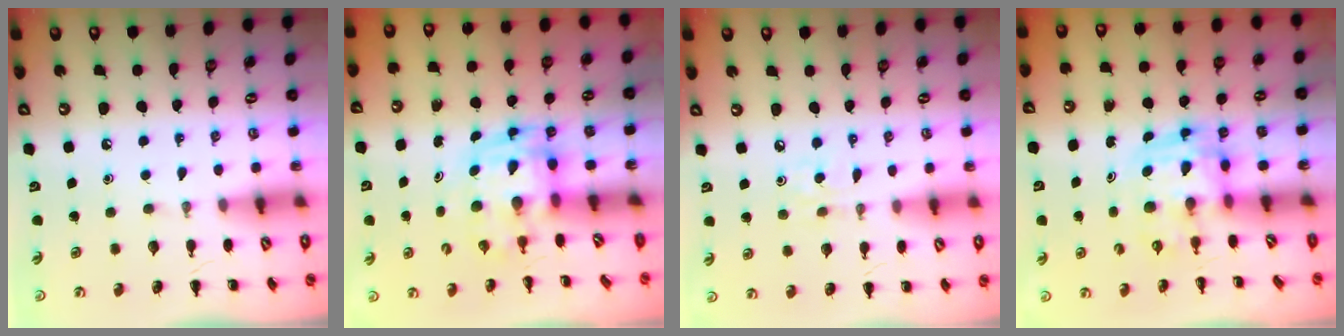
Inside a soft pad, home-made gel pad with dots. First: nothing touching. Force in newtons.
{"total": 3.7, "press": 3.6, "slide": 0.8}
{"total": 2.2, "press": 2.1, "slide": 0.6}
{"total": 3.5, "press": 3.5, "slide": 0.6}